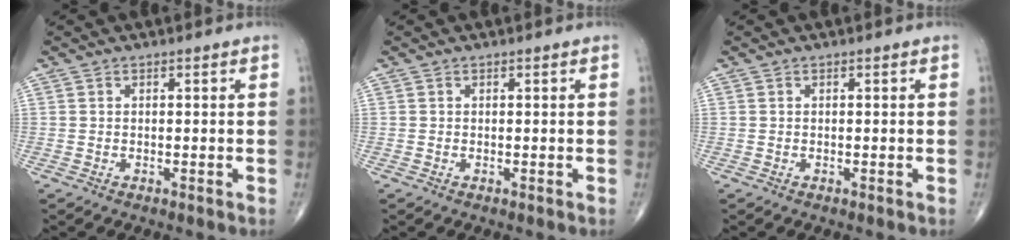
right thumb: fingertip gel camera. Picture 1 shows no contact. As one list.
[{"total": 0.0}, {"total": 0.0}]